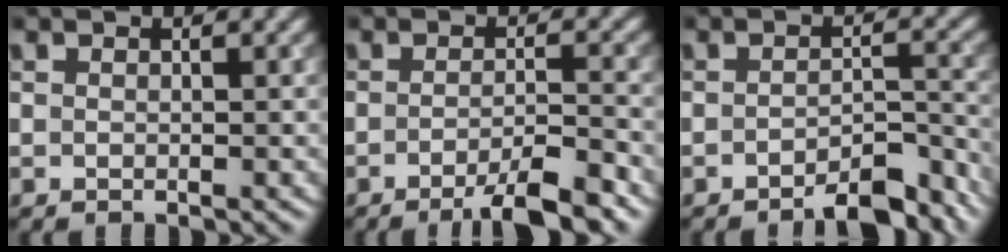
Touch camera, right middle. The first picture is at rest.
{"total": 4.7, "force": [-2.9, 0.9, 3.7], "torque": [-0.051, 0.000, -0.050]}
{"total": 4.5, "force": [-3.5, 1.3, 2.4], "torque": [-0.029, 0.008, -0.051]}